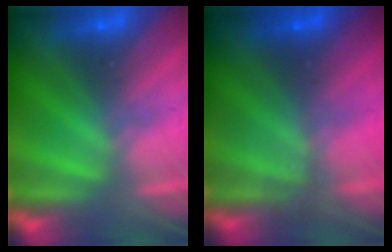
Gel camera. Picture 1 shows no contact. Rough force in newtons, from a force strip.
{"total": 1.0}